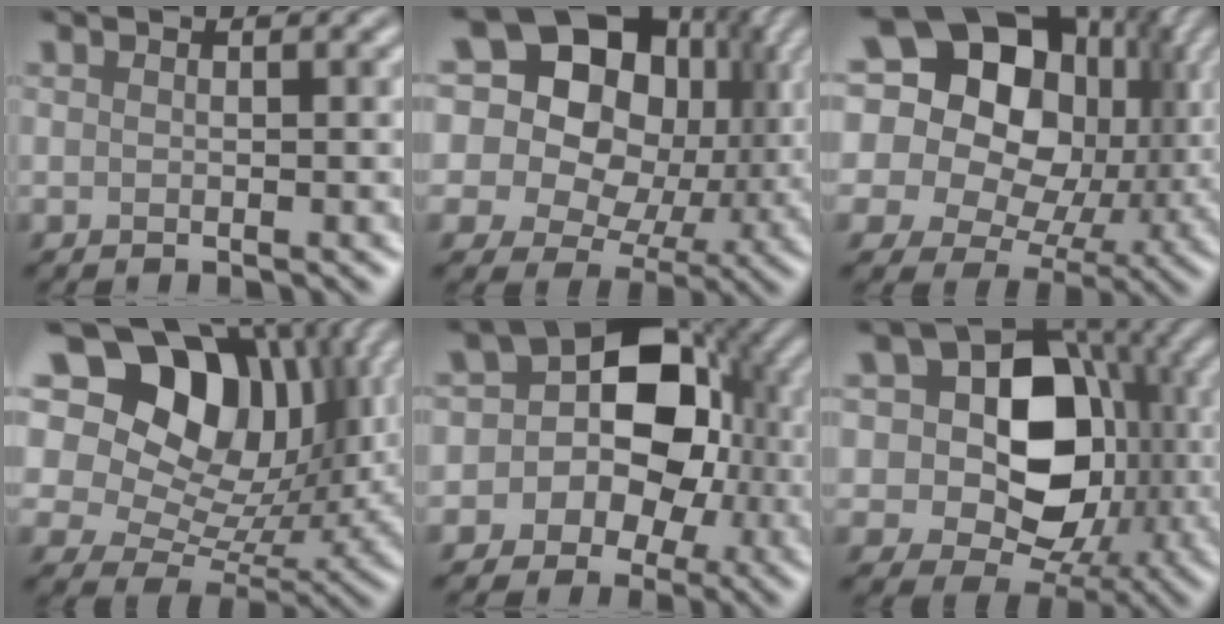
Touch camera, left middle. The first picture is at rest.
{"total": 17.6, "force": [5.9, 13.9, 9.0], "torque": [-0.197, 0.059, 0.089]}
{"total": 20.1, "force": [5.9, 15.8, 10.8], "torque": [-0.227, 0.052, 0.079]}
{"total": 15.9, "force": [8.2, 10.2, 9.1], "torque": [-0.178, 0.061, 0.135]}
{"total": 9.2, "force": [0.0, 7.7, 5.1], "torque": [-0.028, 0.029, -0.029]}
{"total": 11.0, "force": [0.8, 8.5, 6.9], "torque": [-0.070, 0.010, 0.010]}